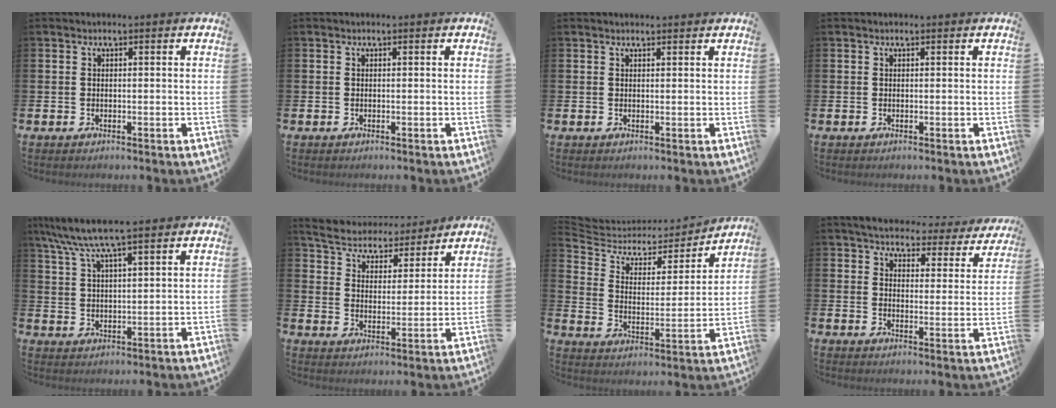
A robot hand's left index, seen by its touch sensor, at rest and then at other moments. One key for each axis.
{"total": 0.0}
{"total": 0.9, "fx": 0.9, "fy": 0.1, "fz": 0.1, "tx": 0.010, "ty": -0.004, "tz": 0.013}
{"total": 0.0}
{"total": 7.3, "fx": 6.4, "fy": 0.8, "fz": 3.4, "tx": -0.093, "ty": -0.021, "tz": 0.115}
{"total": 5.3, "fx": 5.0, "fy": 1.5, "fz": 0.1, "tx": -0.039, "ty": -0.043, "tz": 0.086}
{"total": 5.8, "fx": 4.5, "fy": 2.9, "fz": 2.1, "tx": -0.069, "ty": -0.033, "tz": 0.069}
{"total": 4.1, "fx": 3.9, "fy": 1.0, "fz": 0.7, "tx": -0.035, "ty": -0.031, "tz": 0.061}